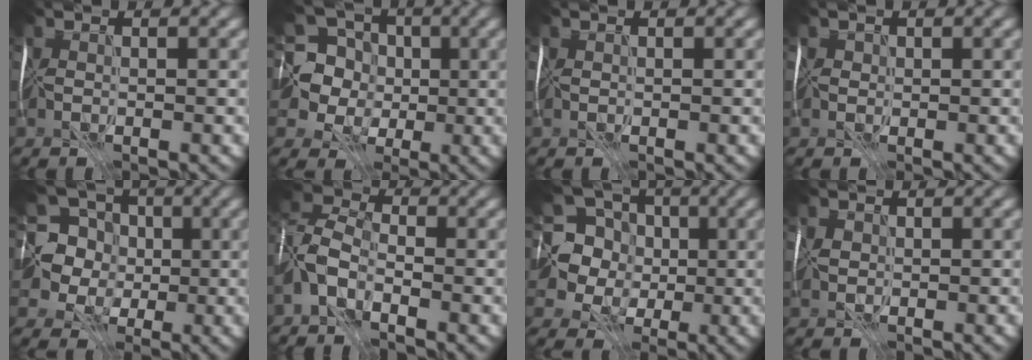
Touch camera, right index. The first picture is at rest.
{"total": 8.1, "force": [0.7, 7.8, 2.3], "torque": [-0.069, 0.028, -0.018]}
{"total": 0.0}
{"total": 0.5, "force": [0.2, 0.4, -0.3], "torque": [0.012, 0.004, 0.004]}
{"total": 7.4, "force": [0.6, 7.1, 2.0], "torque": [-0.051, 0.030, -0.021]}
{"total": 2.9, "force": [-2.0, 1.2, 1.6], "torque": [-0.040, 0.012, -0.051]}
{"total": 8.8, "force": [1.1, 8.3, 2.5], "torque": [-0.078, 0.036, -0.012]}
{"total": 0.7, "force": [0.3, 0.6, -0.1], "torque": [0.005, 0.003, 0.009]}